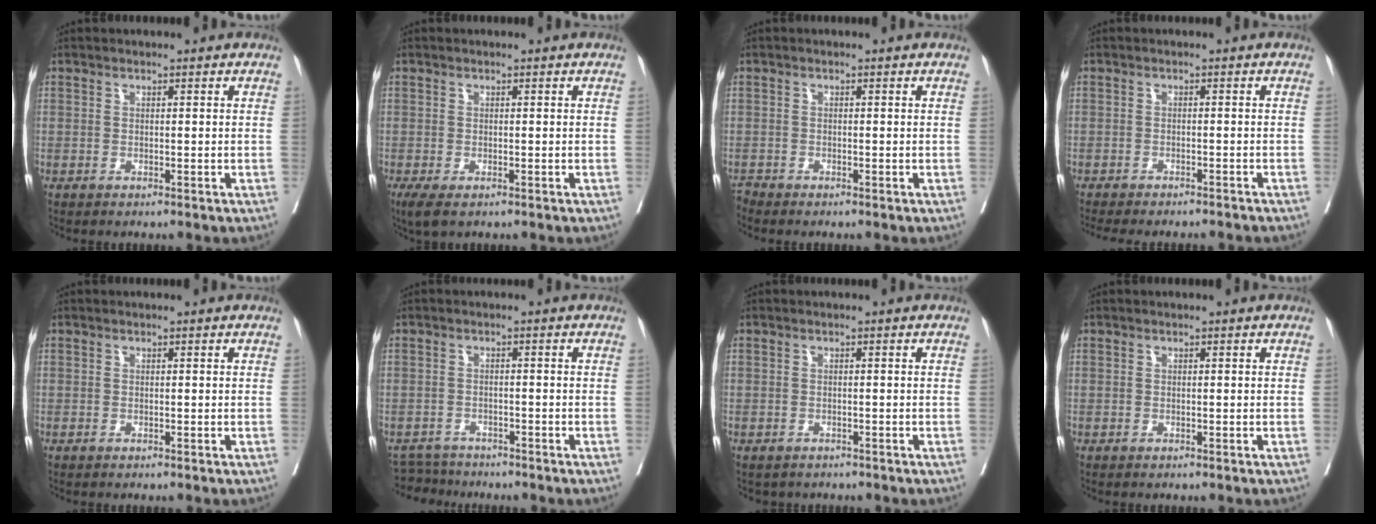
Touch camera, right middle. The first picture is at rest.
{"total": 2.9, "force": [-1.8, 1.1, 2.0], "torque": [-0.037, -0.010, -0.028]}
{"total": 0.8, "force": [-0.7, -0.2, -0.3], "torque": [0.003, -0.007, -0.017]}
{"total": 12.1, "force": [-11.0, 1.7, 4.5], "torque": [-0.061, -0.013, -0.136]}
{"total": 0.0}
{"total": 4.3, "force": [-4.2, 0.9, -0.6], "torque": [0.011, -0.007, -0.073]}
{"total": 2.3, "force": [-2.0, 1.1, 0.2], "torque": [-0.006, 0.000, -0.027]}
{"total": 0.0}